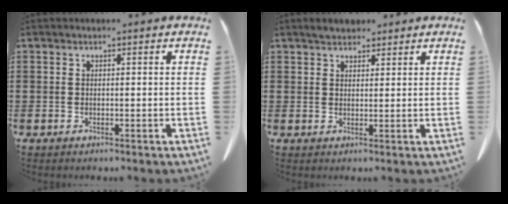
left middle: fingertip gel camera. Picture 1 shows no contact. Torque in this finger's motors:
{"motor_torque": [0.08, -0.05, 0.05, 0.03]}